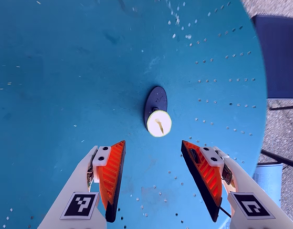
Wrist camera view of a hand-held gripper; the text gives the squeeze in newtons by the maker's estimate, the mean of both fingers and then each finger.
{"total": 0.5, "left": 0.4, "right": 0.7}